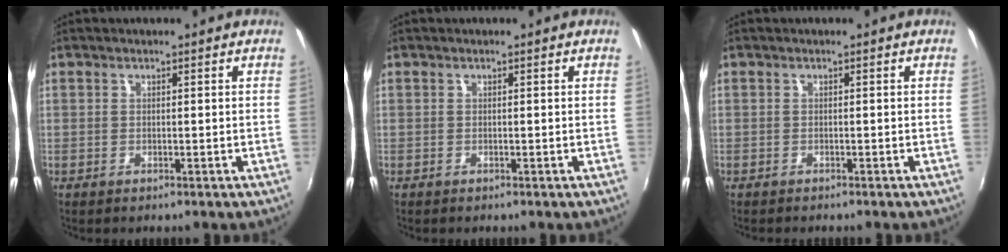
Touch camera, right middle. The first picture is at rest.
{"total": 0.0}
{"total": 0.9, "force": [-0.9, 0.0, 0.3], "torque": [-0.006, -0.005, -0.014]}